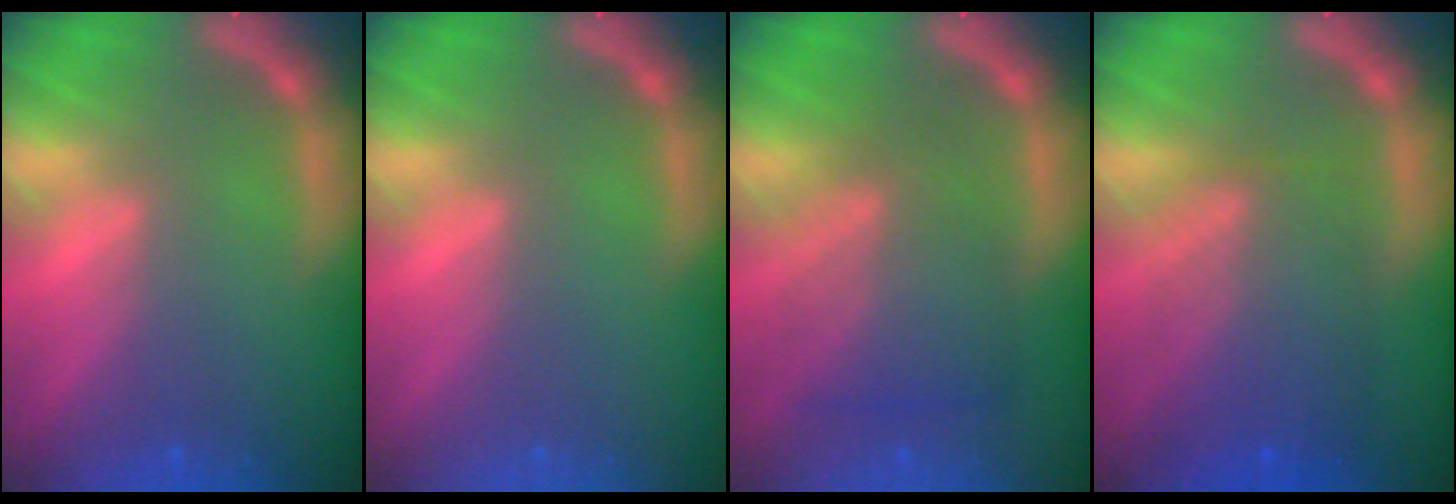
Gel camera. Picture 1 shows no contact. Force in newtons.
{"total": 0.0}
{"total": 6.5}
{"total": 7.1}